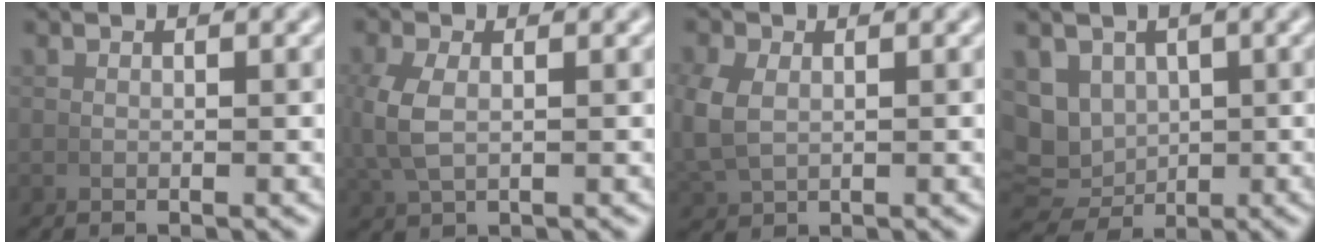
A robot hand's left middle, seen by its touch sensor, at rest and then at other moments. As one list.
[{"total": 3.1, "force": [0.3, 1.7, 2.5], "torque": [-0.071, -0.001, 0.014]}, {"total": 3.3, "force": [0.5, 2.6, 1.9], "torque": [-0.065, -0.011, 0.023]}, {"total": 8.4, "force": [0.0, 7.5, 3.7], "torque": [-0.100, -0.043, 0.019]}]